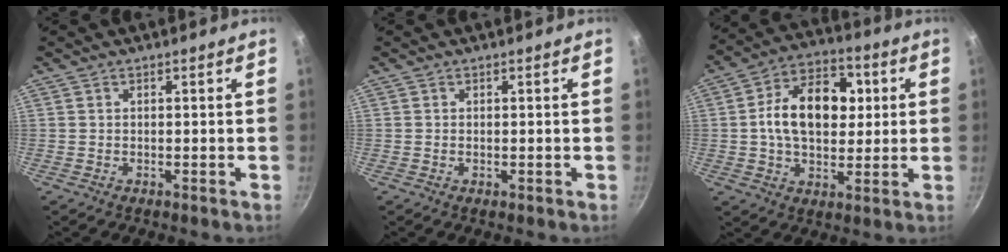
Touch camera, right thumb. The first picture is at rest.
{"total": 0.0}
{"total": 15.8, "force": [2.0, 10.3, 11.9], "torque": [-0.165, 0.014, 0.026]}